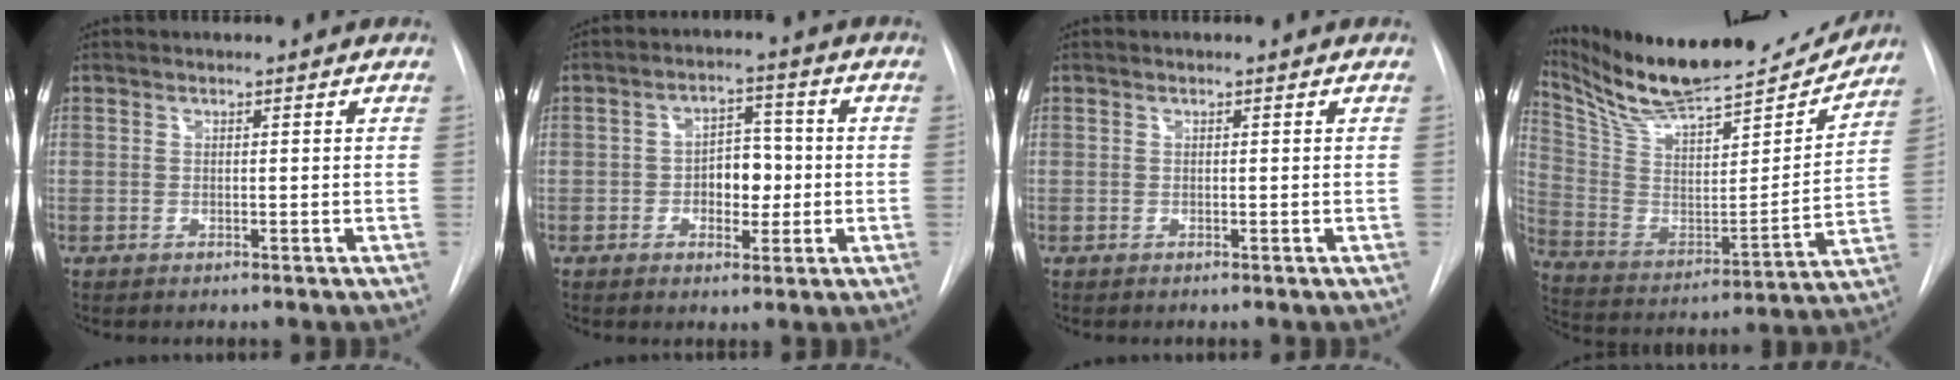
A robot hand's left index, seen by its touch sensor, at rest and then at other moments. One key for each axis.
{"total": 5.7, "fx": -1.6, "fy": 3.4, "fz": 4.3, "tx": -0.061, "ty": 0.009, "tz": -0.022}
{"total": 0.0}
{"total": 23.0, "fx": 21.2, "fy": 3.7, "fz": 8.2, "tx": -0.157, "ty": -0.039, "tz": 0.336}